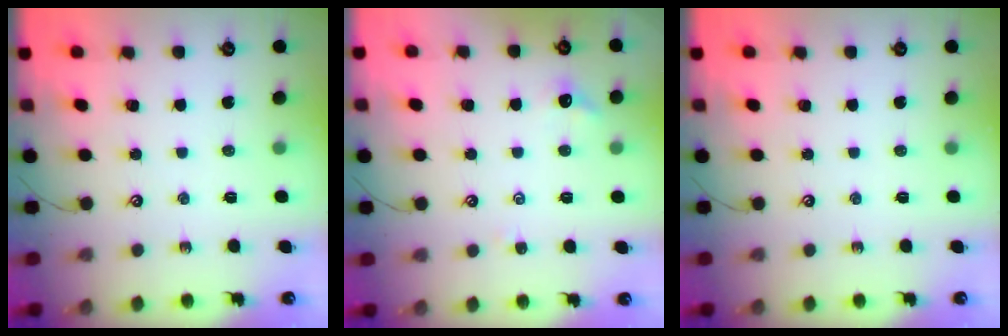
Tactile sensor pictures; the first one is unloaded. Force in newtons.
{"total": 1.1, "press": 1.0, "slide": 0.5}
{"total": 0.0}